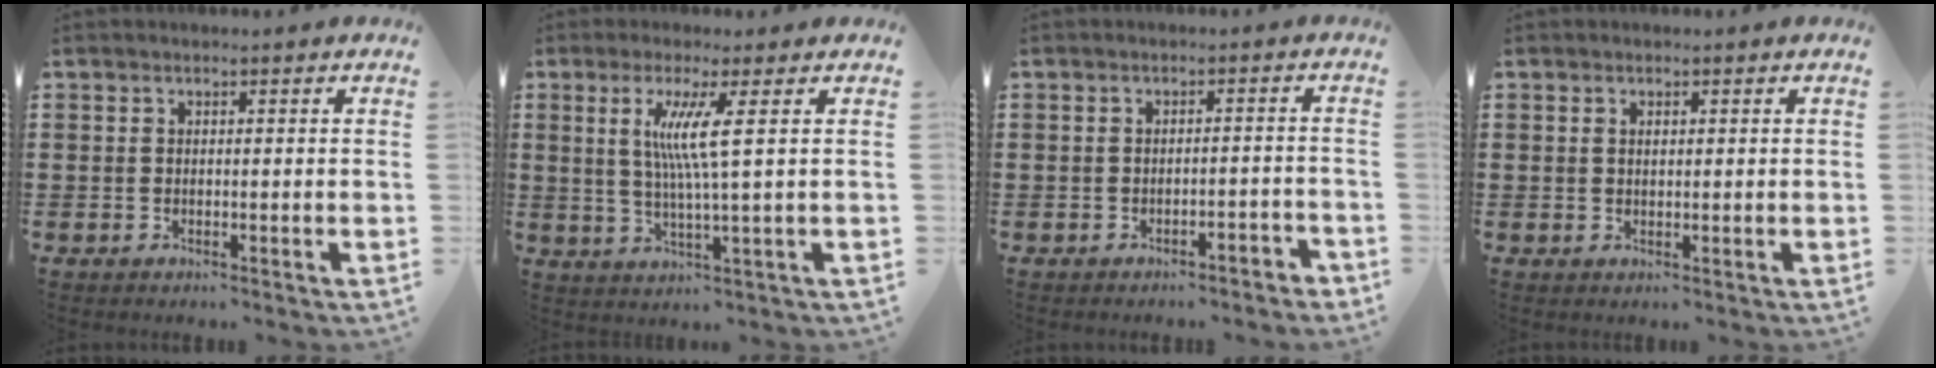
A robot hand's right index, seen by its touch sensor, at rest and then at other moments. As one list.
[{"total": 6.3, "force": [1.4, -0.8, 6.1], "torque": [-0.122, -0.010, 0.018]}, {"total": 2.1, "force": [-2.0, 0.1, 0.7], "torque": [-0.016, 0.001, -0.041]}, {"total": 0.8, "force": [0.2, 0.4, 0.7], "torque": [-0.015, 0.002, 0.004]}]